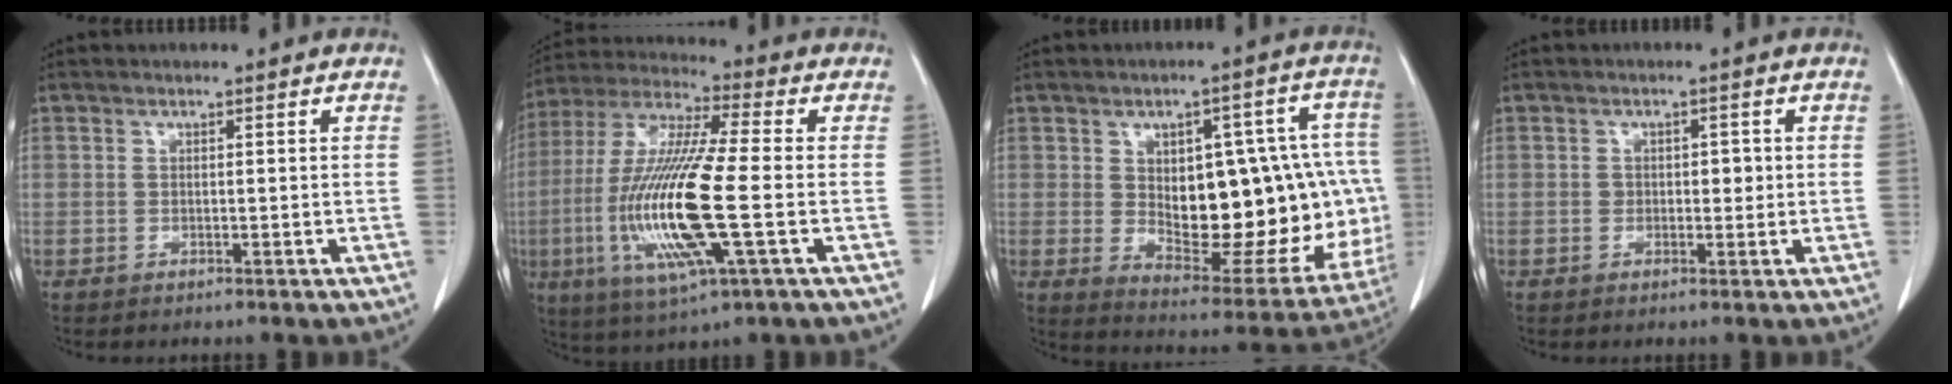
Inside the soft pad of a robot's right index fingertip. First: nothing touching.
{"total": 18.3, "force": [-3.4, 1.6, 17.9], "torque": [-0.381, -0.015, -0.065]}
{"total": 24.7, "force": [-0.1, 10.4, 22.4], "torque": [-0.243, 0.026, 0.032]}
{"total": 2.3, "force": [0.1, 1.6, 1.6], "torque": [-0.021, 0.007, 0.002]}